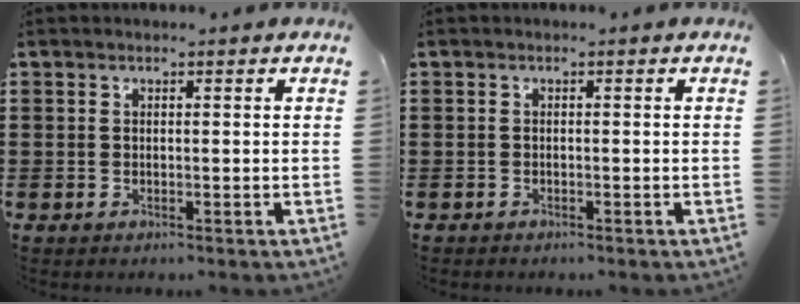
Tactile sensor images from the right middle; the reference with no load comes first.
{"total": 0.5, "force": [-0.5, 0.1, 0.1], "torque": [-0.003, -0.001, -0.011]}